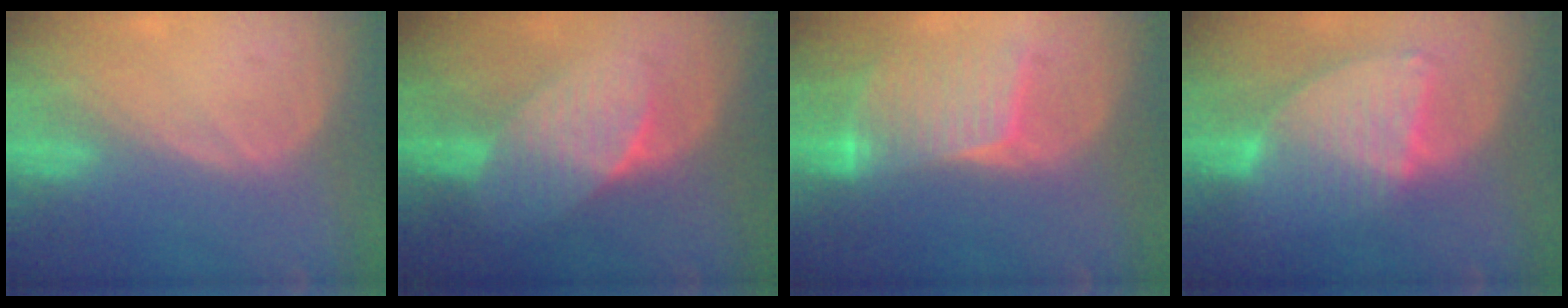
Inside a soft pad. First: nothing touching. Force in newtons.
{"total": 7.5, "press": 6.9, "slide": 2.9}
{"total": 8.3, "press": 7.8, "slide": 2.9}
{"total": 8.4, "press": 7.3, "slide": 4.1}